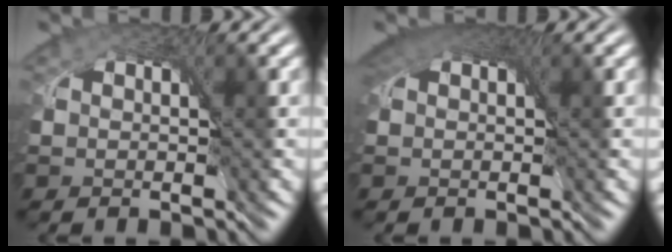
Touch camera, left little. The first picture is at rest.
{"total": 4.3, "force": [2.4, 2.1, 2.8], "torque": [-0.049, 0.013, 0.028]}